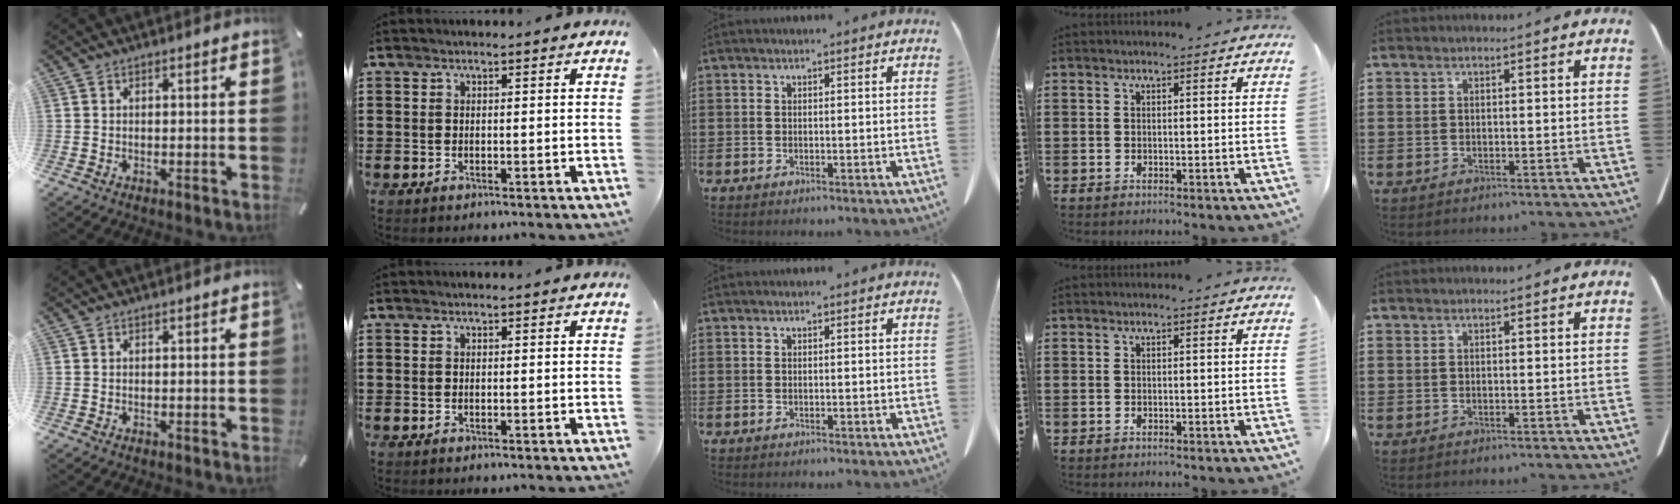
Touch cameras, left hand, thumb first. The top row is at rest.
{}